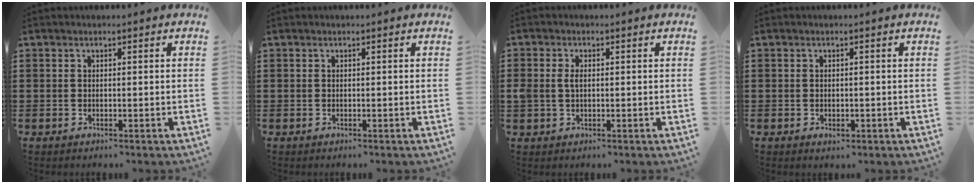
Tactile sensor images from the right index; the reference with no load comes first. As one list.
[{"total": 0.0}, {"total": 2.2, "force": [0.2, 1.4, 1.7], "torque": [-0.043, 0.005, 0.001]}, {"total": 0.9, "force": [-0.3, 0.6, 0.6], "torque": [-0.013, -0.001, -0.006]}]